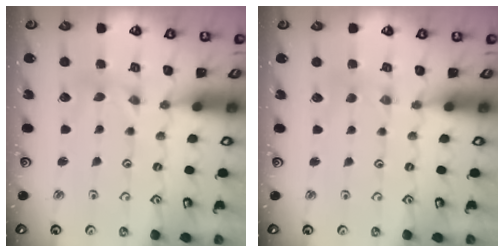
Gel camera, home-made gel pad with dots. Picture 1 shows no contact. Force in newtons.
{"total": 0.0}